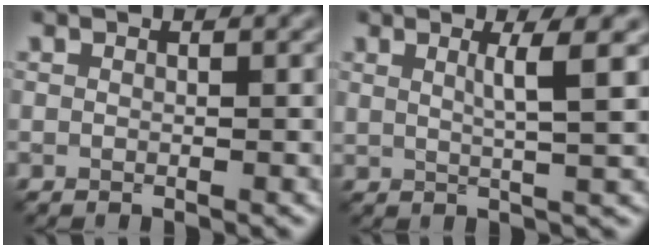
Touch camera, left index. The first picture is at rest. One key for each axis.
{"total": 3.2, "fx": 1.3, "fy": 0.5, "fz": 2.9, "tx": -0.035, "ty": -0.001, "tz": 0.020}